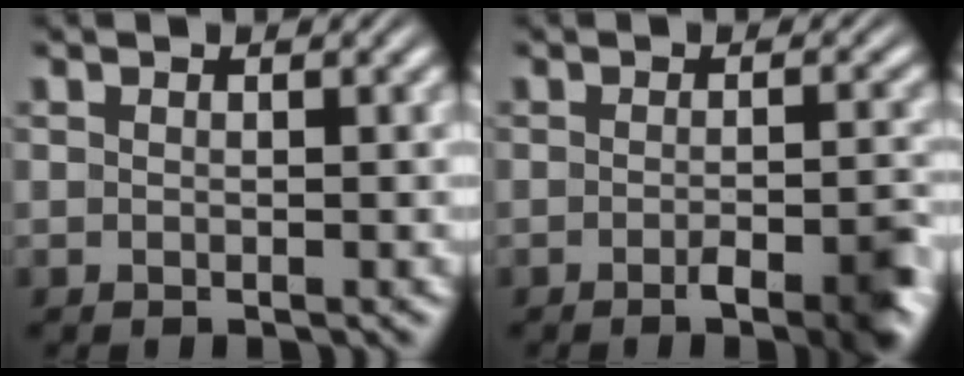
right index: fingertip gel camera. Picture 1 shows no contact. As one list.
[{"total": 3.4, "force": [-2.0, 0.6, 2.7], "torque": [-0.033, 0.001, -0.039]}]